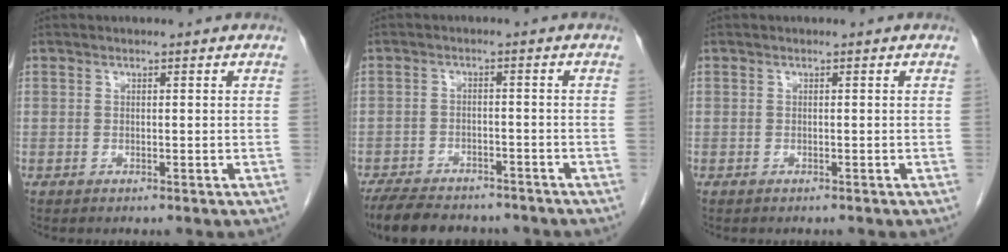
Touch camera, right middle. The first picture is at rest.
{"total": 12.3, "force": [-10.4, 4.3, 4.9], "torque": [-0.094, -0.003, -0.148]}
{"total": 1.2, "force": [-1.1, 0.4, 0.4], "torque": [-0.010, -0.003, -0.011]}